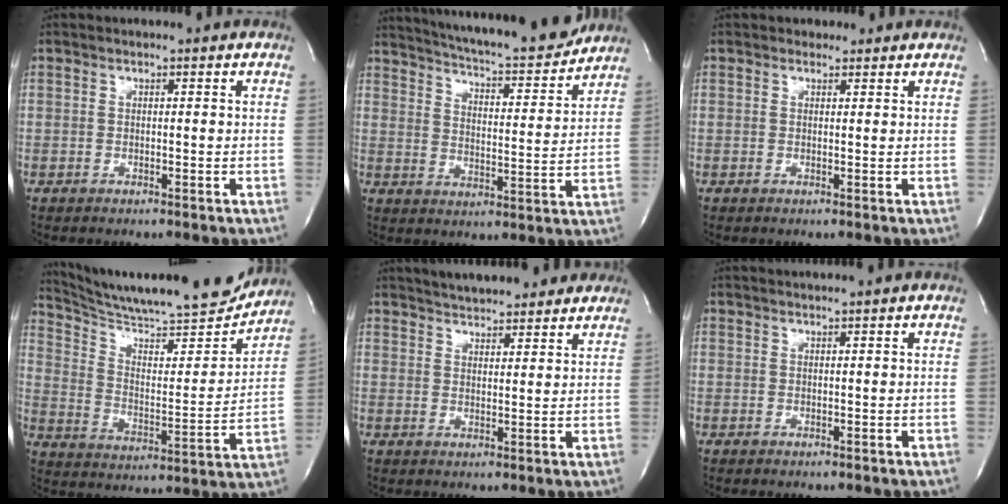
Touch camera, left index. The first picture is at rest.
{"total": 18.5, "force": [17.0, 1.9, 7.0], "torque": [-0.115, -0.019, 0.237]}
{"total": 1.3, "force": [1.0, 0.8, 0.0], "torque": [0.000, 0.005, 0.012]}
{"total": 21.6, "force": [20.3, 1.4, 7.2], "torque": [-0.124, -0.046, 0.298]}
{"total": 12.7, "force": [11.6, 2.8, 4.5], "torque": [-0.061, 0.022, 0.157]}
{"total": 2.5, "force": [2.3, -0.5, 0.8], "torque": [-0.009, 0.014, 0.038]}